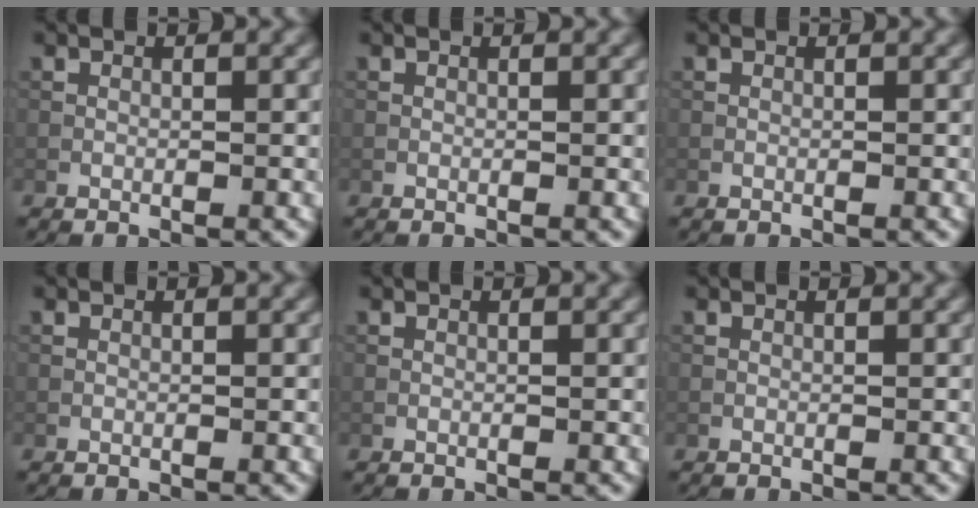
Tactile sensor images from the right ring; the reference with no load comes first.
{"total": 0.0}
{"total": 0.0}
{"total": 0.0}
{"total": 0.0}
{"total": 0.0}